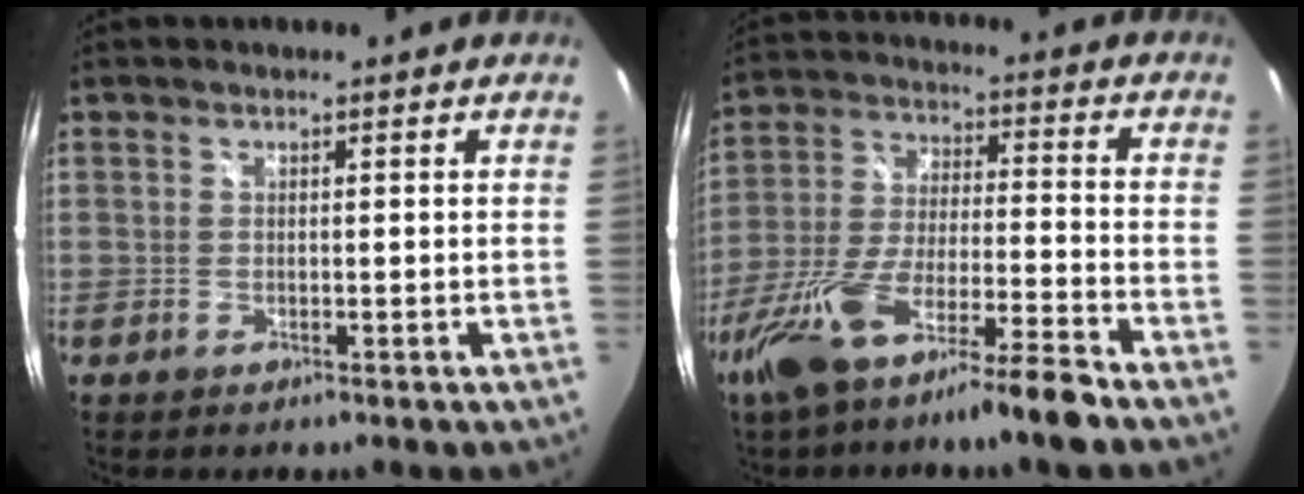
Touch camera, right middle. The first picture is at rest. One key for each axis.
{"total": 15.9, "fx": -11.5, "fy": 0.8, "fz": 10.9, "tx": -0.225, "ty": -0.031, "tz": -0.204}